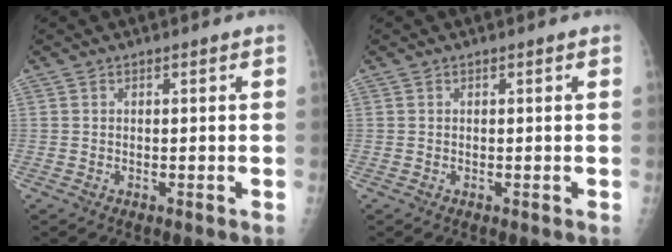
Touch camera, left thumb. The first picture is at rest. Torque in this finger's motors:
{"motor_torque": [0.00, 0.00, -0.12, -0.12, 0.00]}